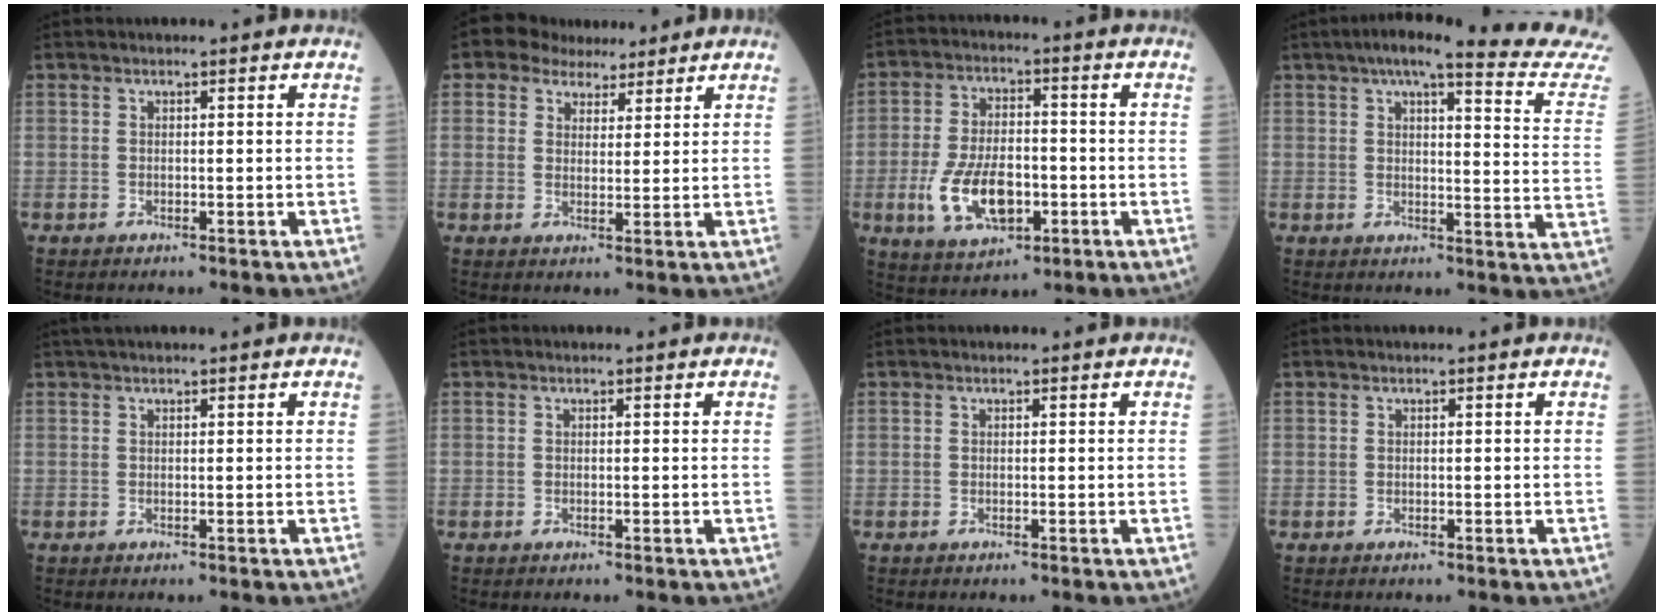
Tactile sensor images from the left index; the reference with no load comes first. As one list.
[{"total": 5.4, "force": [4.2, 3.2, 1.2], "torque": [-0.020, 0.021, 0.071]}, {"total": 10.6, "force": [-3.2, 5.4, 8.5], "torque": [-0.179, 0.000, -0.050]}, {"total": 20.0, "force": [18.2, -0.8, 8.1], "torque": [-0.103, -0.069, 0.207]}, {"total": 1.8, "force": [1.5, -0.1, 0.9], "torque": [-0.013, 0.021, 0.029]}, {"total": 0.0}, {"total": 0.0}, {"total": 0.0}]